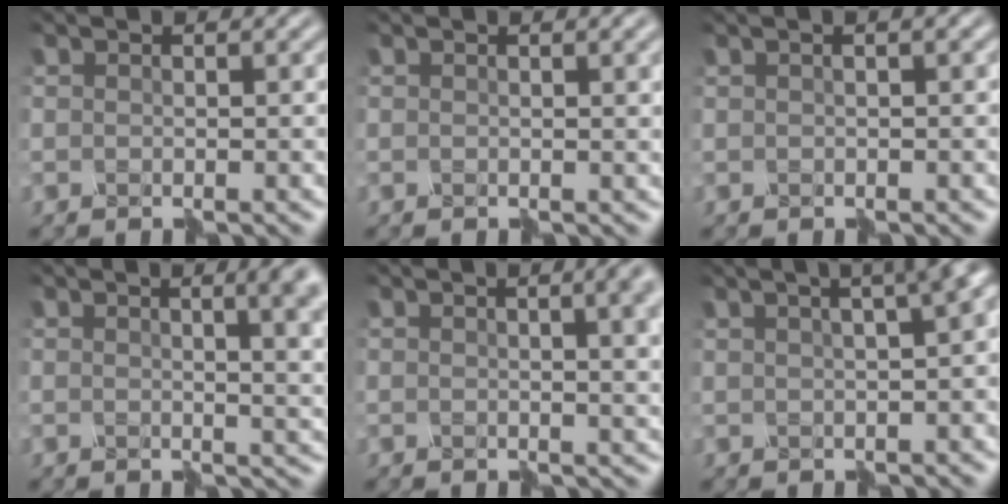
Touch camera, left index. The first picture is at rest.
{"total": 2.3, "force": [0.7, 0.9, 2.0], "torque": [-0.016, 0.009, 0.010]}
{"total": 1.8, "force": [0.2, 0.7, 1.6], "torque": [-0.007, 0.012, 0.010]}
{"total": 9.0, "force": [2.4, 4.4, 7.5], "torque": [-0.042, 0.036, 0.009]}
{"total": 9.9, "force": [2.5, 5.3, 8.0], "torque": [-0.049, 0.033, 0.010]}
{"total": 11.6, "force": [3.5, 5.6, 9.5], "torque": [-0.069, 0.048, 0.050]}